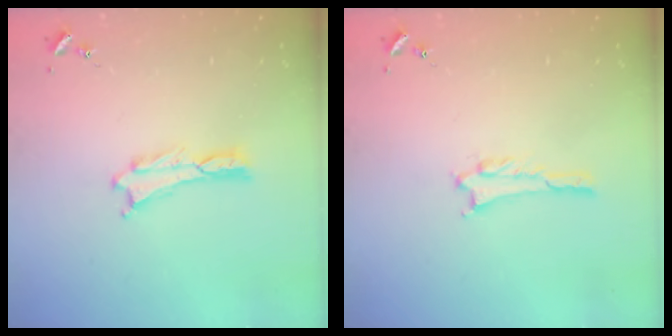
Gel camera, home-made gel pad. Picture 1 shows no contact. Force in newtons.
{"total": 0.6, "press": 0.6, "slide": 0.1}